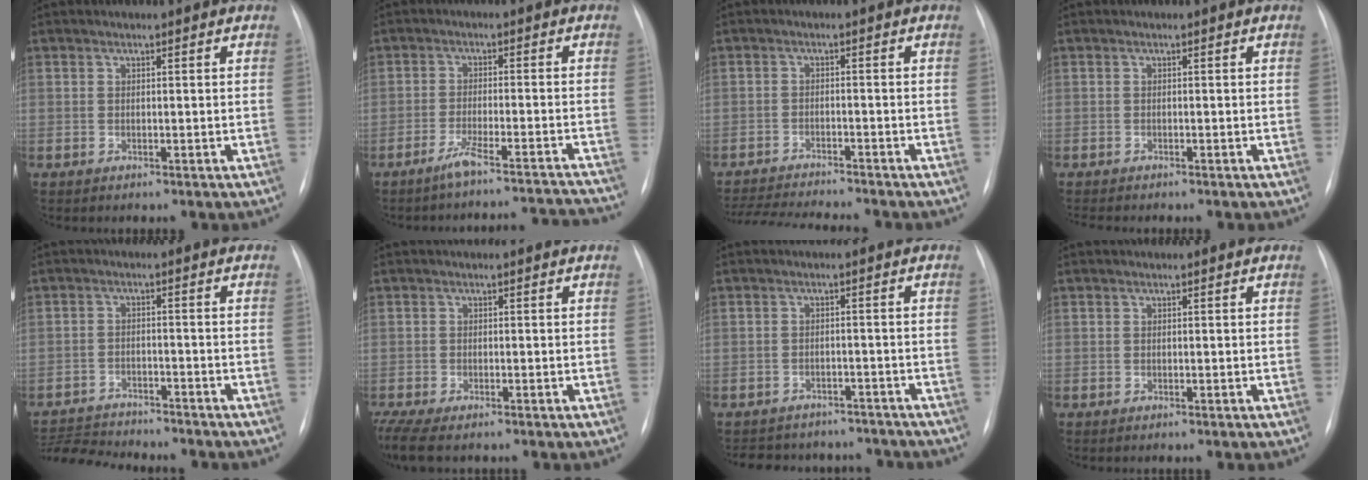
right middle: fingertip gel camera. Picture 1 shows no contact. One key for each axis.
{"total": 12.7, "fx": -12.3, "fy": -1.0, "fz": 3.1, "tx": -0.018, "ty": 0.005, "tz": -0.163}
{"total": 11.8, "fx": -11.0, "fy": 0.4, "fz": 4.3, "tx": -0.069, "ty": -0.014, "tz": -0.162}
{"total": 2.4, "fx": -2.1, "fy": 0.3, "fz": 1.0, "tx": -0.016, "ty": -0.007, "tz": -0.025}
{"total": 10.2, "fx": -9.8, "fy": 1.1, "fz": 2.4, "tx": -0.042, "ty": 0.000, "tz": -0.153}
{"total": 5.8, "fx": -4.4, "fy": 1.6, "fz": 3.5, "tx": -0.079, "ty": -0.009, "tz": -0.074}
{"total": 11.8, "fx": -10.6, "fy": 4.6, "fz": 2.0, "tx": -0.040, "ty": 0.018, "tz": -0.122}
{"total": 0.0}